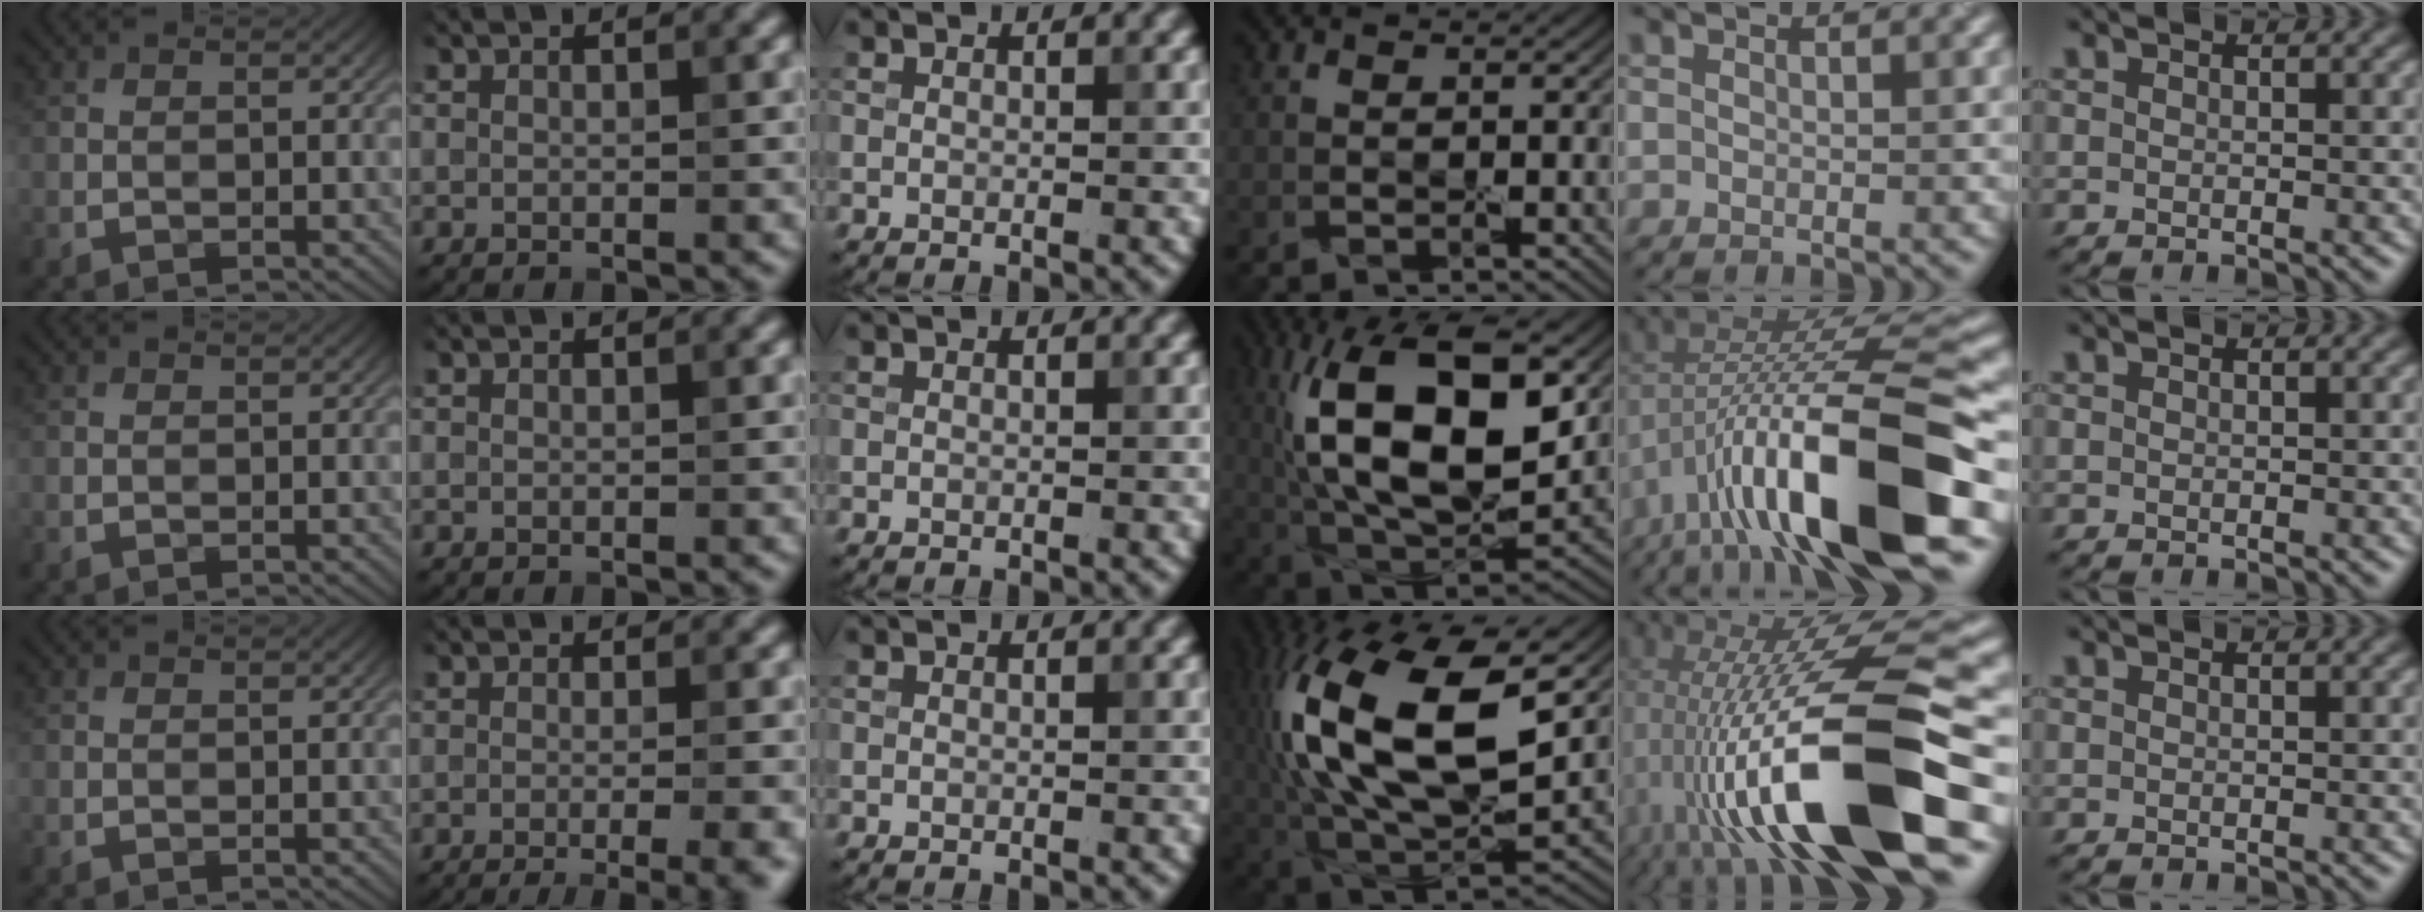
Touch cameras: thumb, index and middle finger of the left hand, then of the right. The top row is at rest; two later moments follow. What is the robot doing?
{"motion": "peel", "object": "tape"}